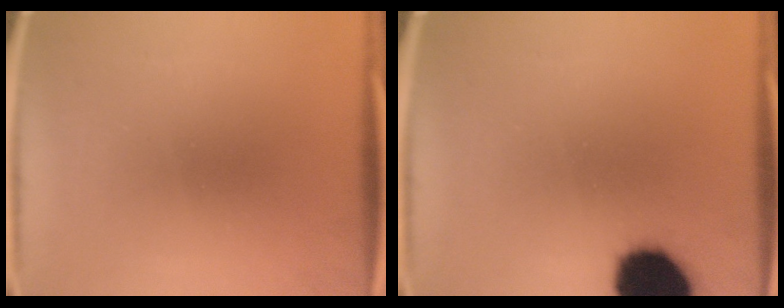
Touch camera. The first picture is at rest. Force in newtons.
{"total": 17.7}